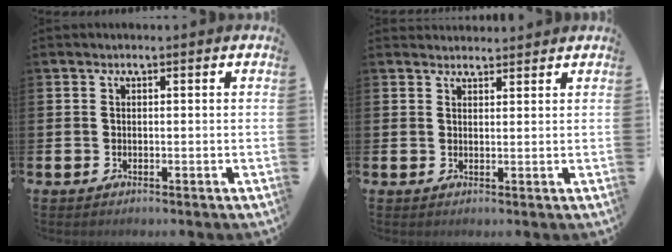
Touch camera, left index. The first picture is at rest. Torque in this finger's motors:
{"motor_torque": [0.76, -1.37, -0.05, -0.03]}